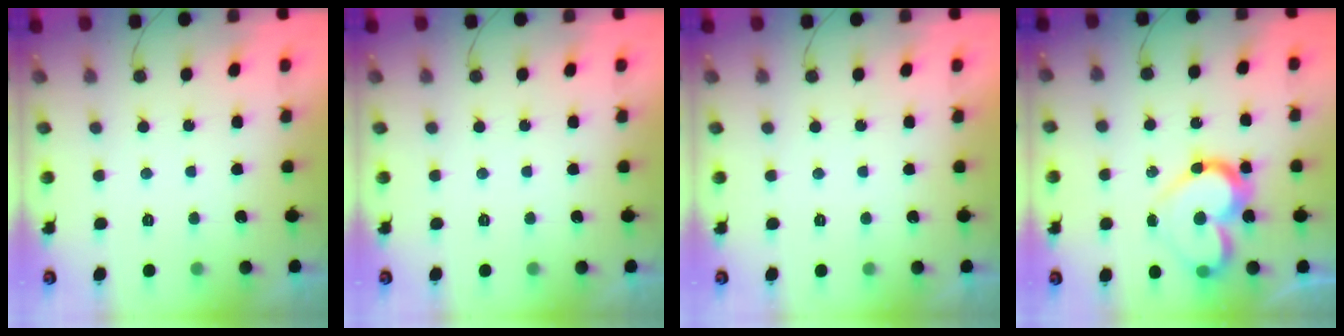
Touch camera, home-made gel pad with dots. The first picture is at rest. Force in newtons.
{"total": 0.0}
{"total": 1.8, "press": 1.7, "slide": 0.1}
{"total": 15.0, "press": 14.8, "slide": 2.0}